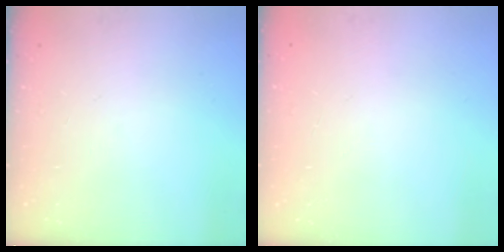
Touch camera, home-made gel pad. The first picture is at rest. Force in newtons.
{"total": 0.0}